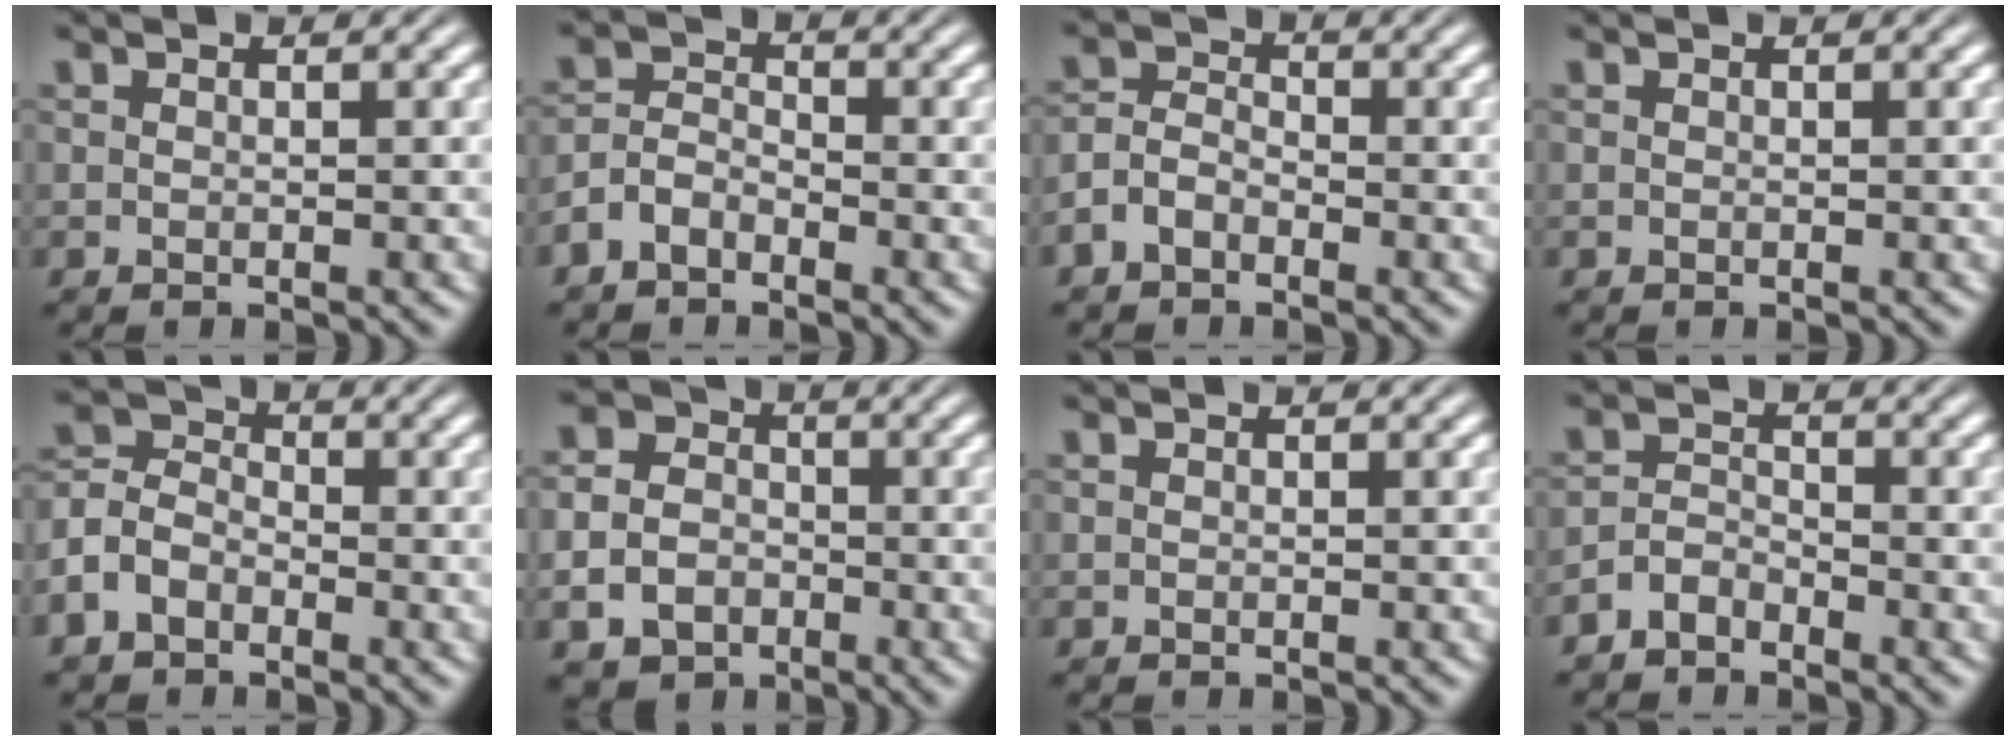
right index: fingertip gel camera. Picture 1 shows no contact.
{"total": 3.2, "force": [-1.8, 2.3, 1.3], "torque": [-0.020, -0.013, -0.030]}
{"total": 2.9, "force": [-1.5, 2.1, 1.4], "torque": [-0.023, -0.015, -0.022]}
{"total": 0.0}
{"total": 4.8, "force": [-1.2, 4.2, 2.1], "torque": [-0.046, -0.016, -0.023]}
{"total": 7.6, "force": [-1.5, 6.9, 2.9], "torque": [-0.038, -0.022, -0.033]}
{"total": 0.0}
{"total": 2.5, "force": [-2.2, 1.0, 0.6], "torque": [0.005, -0.010, -0.035]}